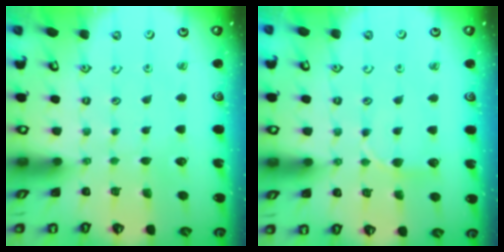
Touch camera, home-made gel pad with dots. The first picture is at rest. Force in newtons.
{"total": 5.7, "press": 5.7, "slide": 0.5}